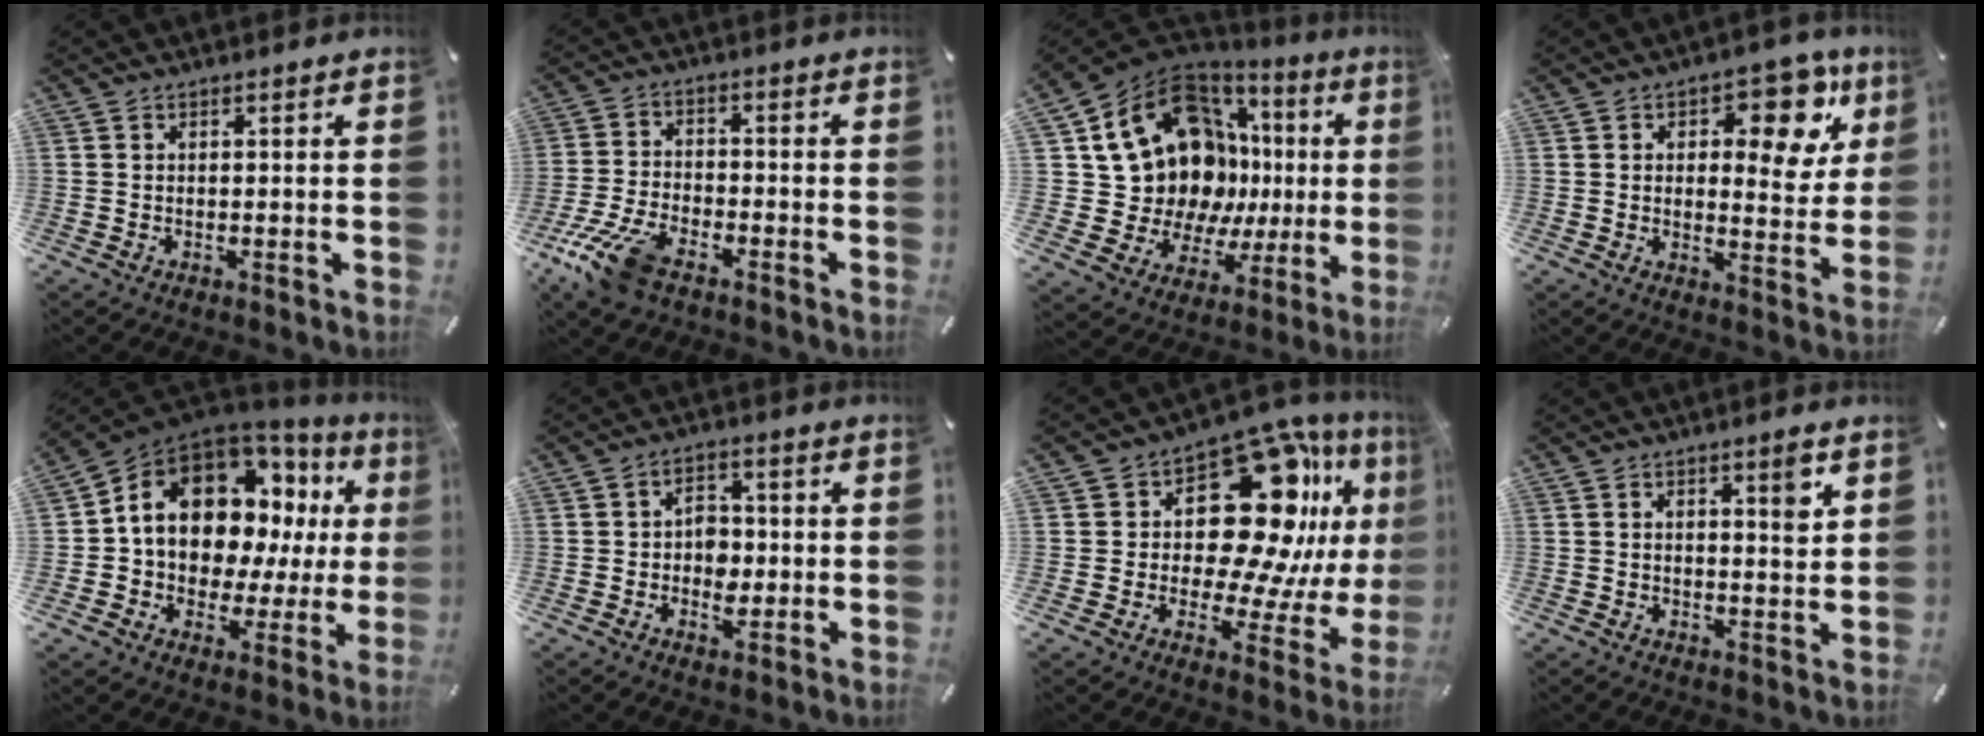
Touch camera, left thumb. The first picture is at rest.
{"total": 10.5, "force": [-6.9, 4.6, 6.4], "torque": [-0.138, 0.024, -0.131]}
{"total": 20.6, "force": [7.9, 14.3, 12.6], "torque": [-0.236, -0.076, 0.165]}
{"total": 13.2, "force": [5.9, 6.8, 9.6], "torque": [-0.108, -0.034, 0.091]}
{"total": 13.7, "force": [5.9, 9.7, 7.6], "torque": [-0.141, -0.051, 0.110]}
{"total": 5.7, "force": [-0.9, 4.3, 3.6], "torque": [-0.043, 0.002, -0.019]}
{"total": 22.1, "force": [8.9, 13.0, 15.6], "torque": [-0.206, -0.081, 0.155]}
{"total": 4.7, "force": [2.3, 1.3, 3.9], "torque": [-0.050, -0.011, 0.030]}